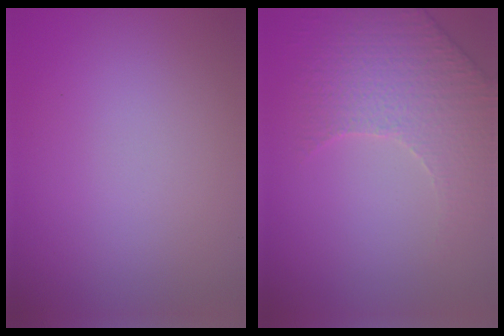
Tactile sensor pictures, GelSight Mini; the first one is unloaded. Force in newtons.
{"total": 3.1, "press": 3.0, "slide": 1.0}